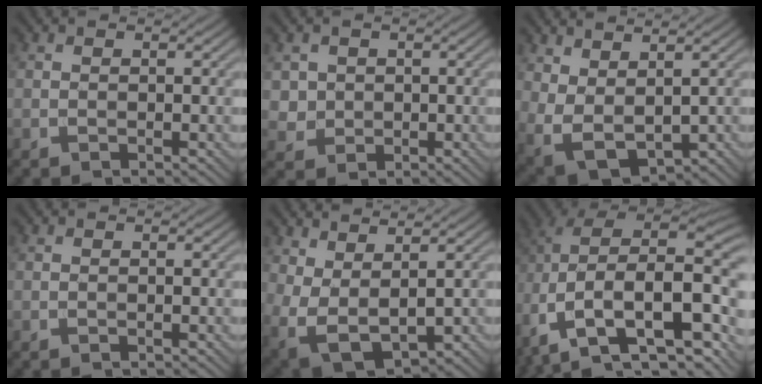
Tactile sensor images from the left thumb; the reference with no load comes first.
{"total": 2.9, "force": [0.5, 2.8, 0.6], "torque": [-0.023, -0.011, 0.011]}
{"total": 6.2, "force": [2.1, 3.5, 4.6], "torque": [-0.120, -0.016, 0.056]}
{"total": 0.0}
{"total": 7.0, "force": [1.4, 3.9, 5.6], "torque": [-0.141, -0.014, 0.039]}
{"total": 18.0, "force": [-5.1, 12.3, 12.1], "torque": [-0.234, -0.027, -0.047]}